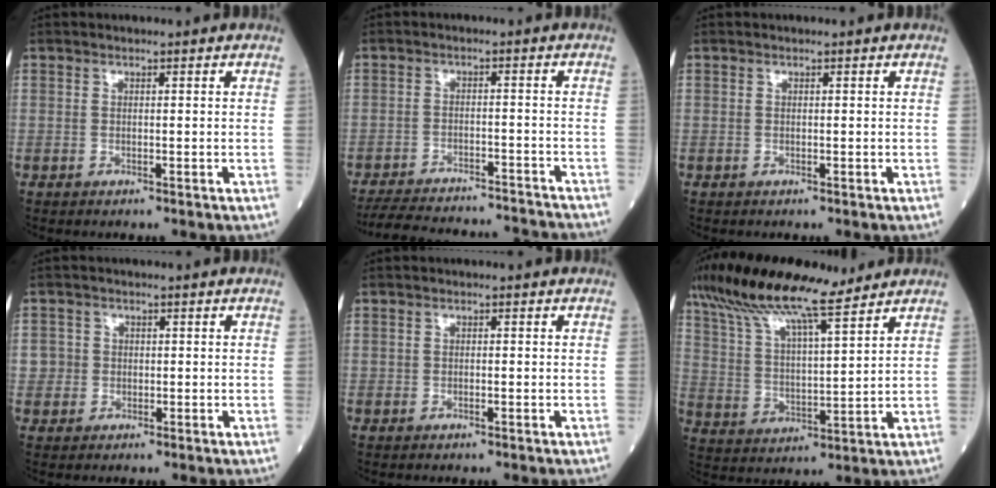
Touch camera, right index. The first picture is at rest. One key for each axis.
{"total": 18.9, "fx": -17.8, "fy": 2.4, "fz": 5.8, "tx": -0.119, "ty": -0.014, "tz": -0.237}
{"total": 0.0}
{"total": 2.1, "fx": -0.1, "fy": 2.1, "fz": 0.0, "tx": 0.010, "ty": 0.008, "tz": -0.002}
{"total": 0.0}
{"total": 17.2, "fx": 13.4, "fy": 2.2, "fz": 10.6, "tx": -0.203, "ty": 0.033, "tz": 0.243}